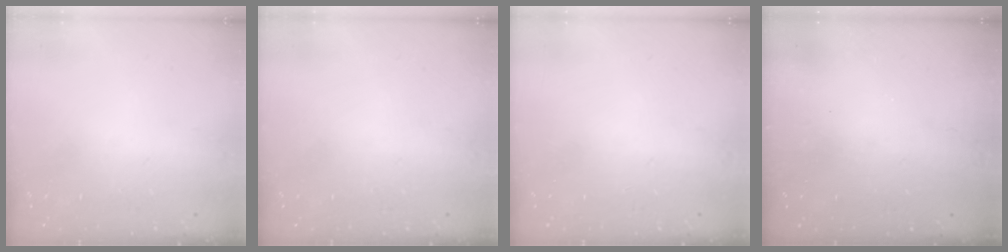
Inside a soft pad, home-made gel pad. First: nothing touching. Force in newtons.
{"total": 0.0}
{"total": 0.0}
{"total": 2.9, "press": 2.9, "slide": 0.2}